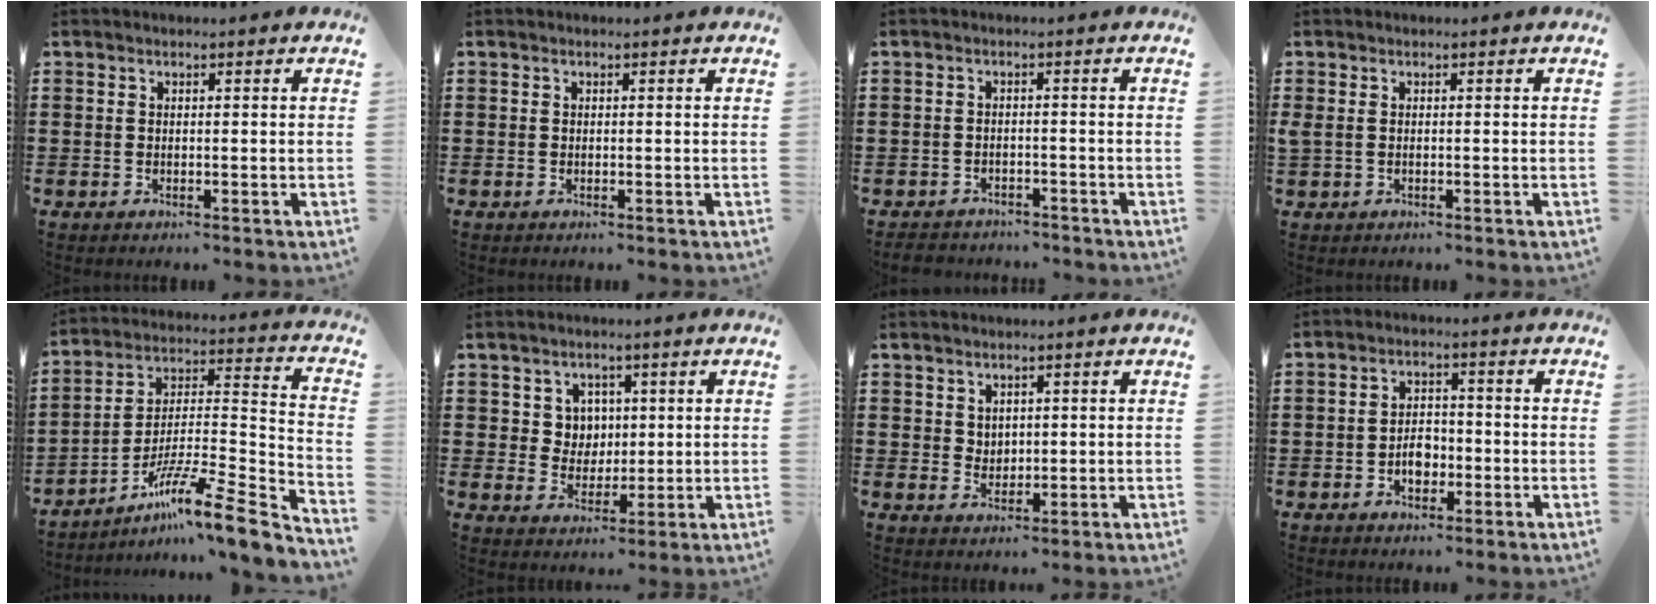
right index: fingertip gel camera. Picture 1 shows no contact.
{"total": 0.0}
{"total": 2.1, "force": [-2.1, 0.4, -0.2], "torque": [-0.004, 0.001, -0.047]}
{"total": 0.6, "force": [0.1, 0.2, 0.6], "torque": [-0.014, 0.002, 0.000]}
{"total": 10.9, "force": [-7.7, 0.9, 7.7], "torque": [-0.122, 0.001, -0.146]}
{"total": 4.5, "force": [1.5, 4.2, 0.9], "torque": [-0.039, 0.015, 0.027]}
{"total": 2.2, "force": [1.5, 1.7, 0.2], "torque": [-0.011, 0.009, 0.028]}
{"total": 3.9, "force": [-1.3, 2.7, 2.5], "torque": [-0.033, -0.001, -0.028]}